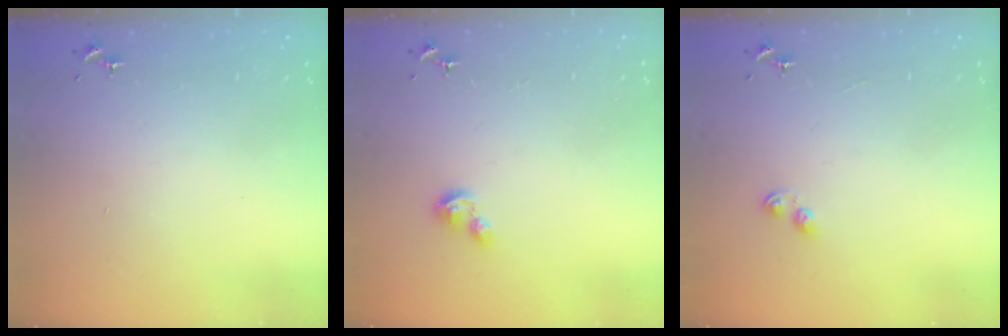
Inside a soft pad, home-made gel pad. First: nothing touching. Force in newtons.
{"total": 3.5, "press": 3.5, "slide": 0.3}
{"total": 4.4, "press": 4.4, "slide": 0.5}